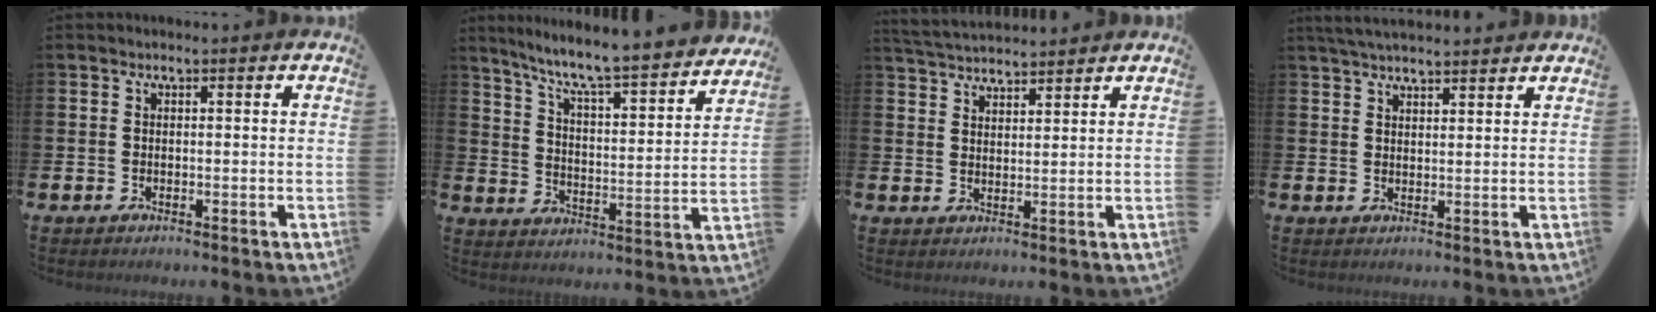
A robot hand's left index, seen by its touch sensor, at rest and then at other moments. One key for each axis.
{"total": 7.9, "fx": 7.3, "fy": 0.3, "fz": 3.2, "tx": -0.095, "ty": -0.061, "tz": 0.120}
{"total": 4.0, "fx": 4.0, "fy": 0.5, "fz": 0.1, "tx": -0.011, "ty": -0.022, "tz": 0.072}
{"total": 3.8, "fx": 3.7, "fy": 0.3, "fz": 0.8, "tx": -0.029, "ty": -0.009, "tz": 0.070}